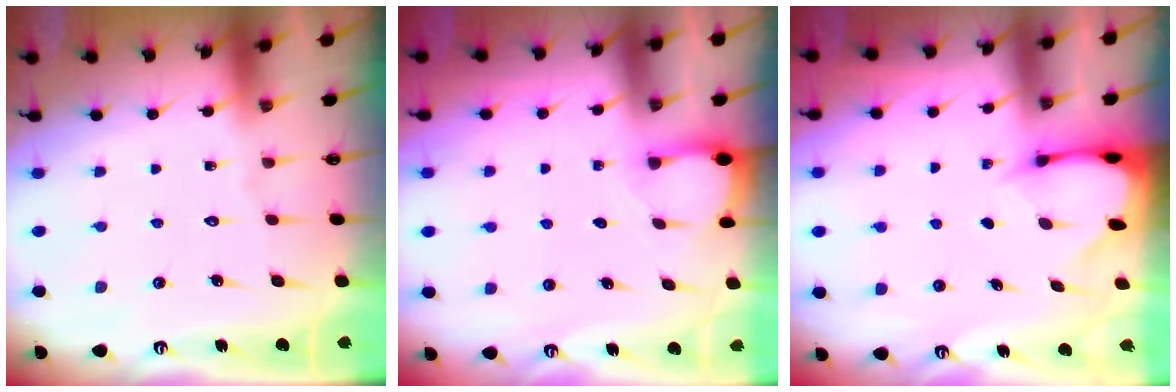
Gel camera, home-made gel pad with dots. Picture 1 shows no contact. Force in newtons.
{"total": 2.1, "press": 2.1, "slide": 0.3}
{"total": 2.7, "press": 2.7, "slide": 0.4}